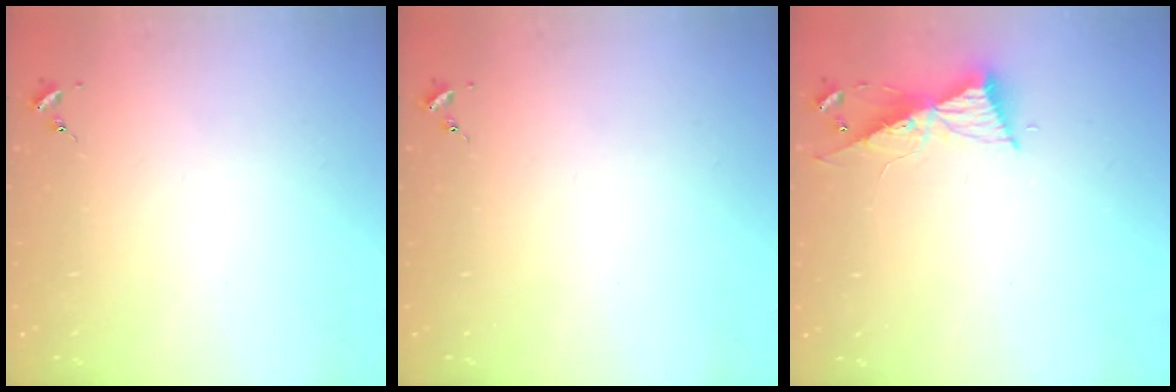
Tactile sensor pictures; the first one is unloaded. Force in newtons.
{"total": 0.0}
{"total": 9.1, "press": 9.1, "slide": 0.9}